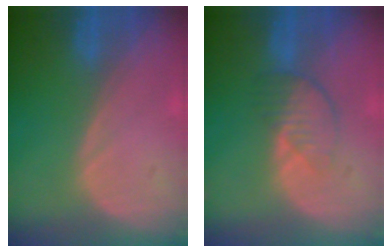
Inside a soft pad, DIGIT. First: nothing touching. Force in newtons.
{"total": 4.2, "press": 3.7, "slide": 1.9}